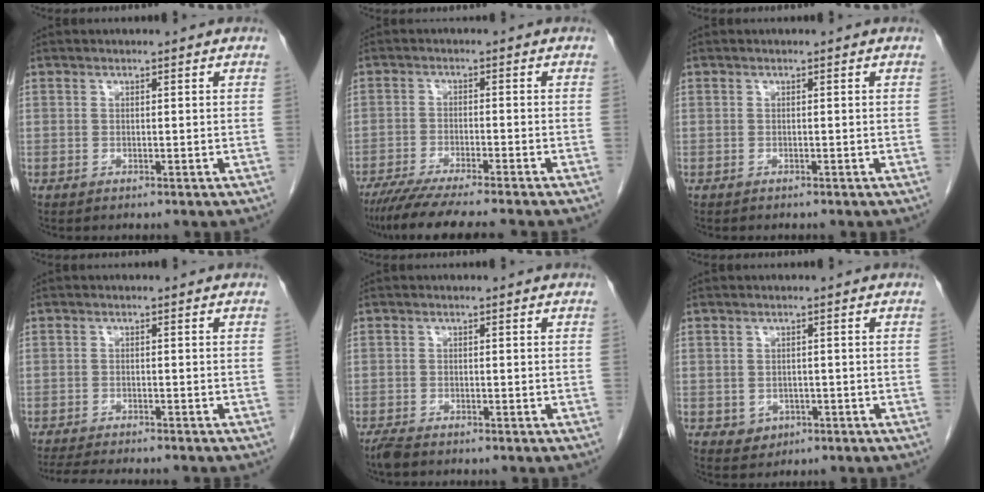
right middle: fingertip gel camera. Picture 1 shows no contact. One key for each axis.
{"total": 10.4, "fx": -8.9, "fy": -0.5, "fz": 5.3, "tx": -0.066, "ty": -0.029, "tz": -0.140}
{"total": 0.0}
{"total": 9.6, "fx": -8.5, "fy": 0.9, "fz": 4.3, "tx": -0.058, "ty": -0.015, "tz": -0.122}
{"total": 1.8, "fx": -1.6, "fy": 0.3, "fz": 0.8, "tx": -0.024, "ty": -0.006, "tz": -0.031}
{"total": 2.2, "fx": -0.8, "fy": 1.9, "fz": 0.7, "tx": -0.007, "ty": 0.004, "tz": -0.002}